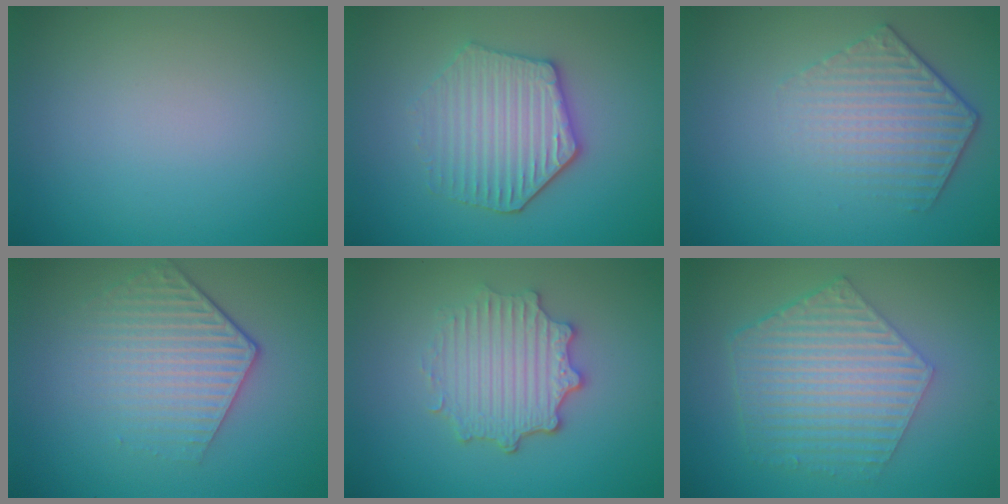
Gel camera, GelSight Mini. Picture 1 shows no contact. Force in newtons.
{"total": 4.4, "press": 4.1, "slide": 1.7}
{"total": 4.4, "press": 3.0, "slide": 3.1}
{"total": 4.3, "press": 3.2, "slide": 3.0}
{"total": 4.5, "press": 3.7, "slide": 2.6}
{"total": 6.2, "press": 4.5, "slide": 4.3}